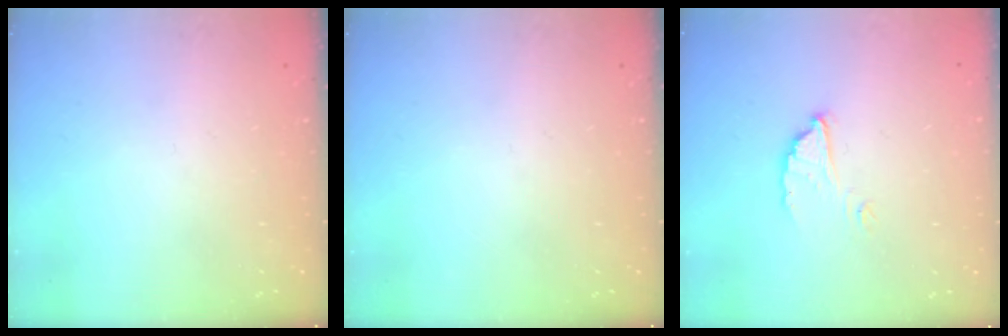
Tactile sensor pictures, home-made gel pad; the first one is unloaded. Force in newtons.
{"total": 0.0}
{"total": 4.4, "press": 4.3, "slide": 0.2}